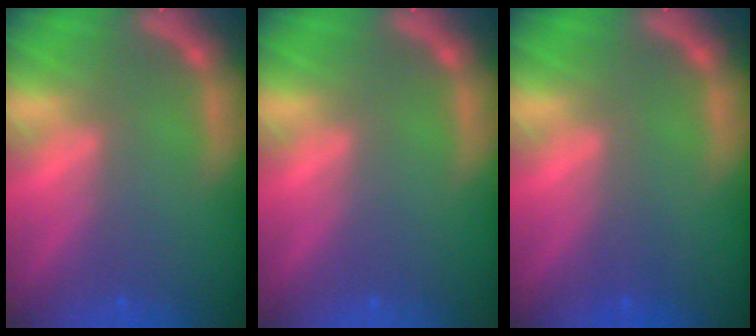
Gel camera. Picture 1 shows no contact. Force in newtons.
{"total": 0.0}
{"total": 1.0}